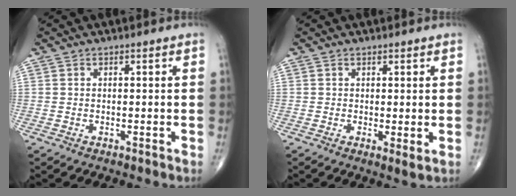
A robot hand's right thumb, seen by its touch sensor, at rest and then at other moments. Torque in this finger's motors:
{"motor_torque": [0.02, 0.00, 0.01, 0.02, 0.01]}